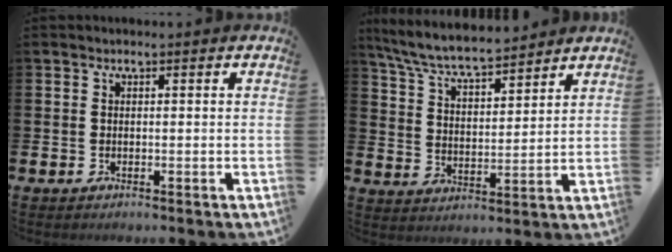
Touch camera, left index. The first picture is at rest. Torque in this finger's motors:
{"motor_torque": [0.21, -0.33, 0.79, 0.21]}